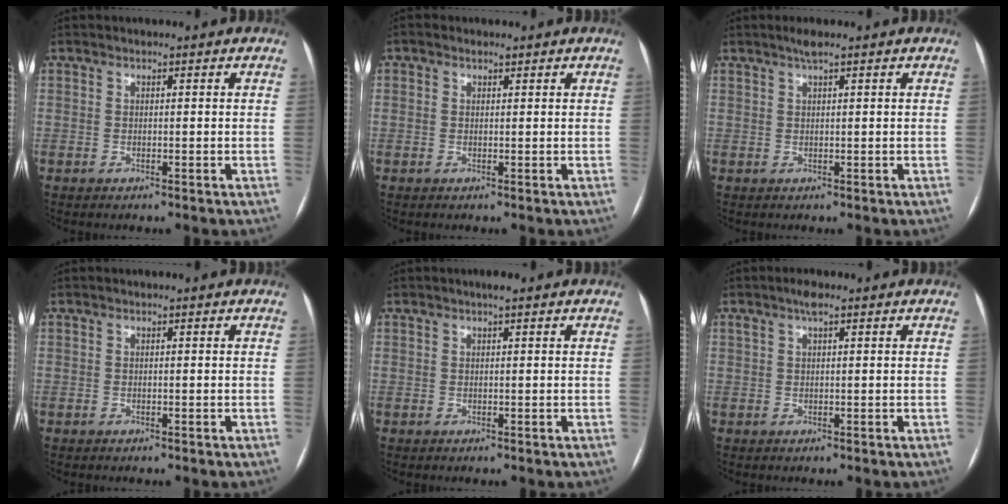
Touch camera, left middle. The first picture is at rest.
{"total": 0.8, "force": [0.5, 0.5, 0.4], "torque": [-0.009, 0.004, 0.006]}
{"total": 1.6, "force": [1.1, -0.1, 1.1], "torque": [-0.024, 0.007, 0.020]}
{"total": 0.0}
{"total": 1.1, "force": [0.8, 0.0, 0.8], "torque": [-0.015, 0.006, 0.011]}
{"total": 1.8, "force": [1.1, 0.3, 1.4], "torque": [-0.029, 0.012, 0.018]}